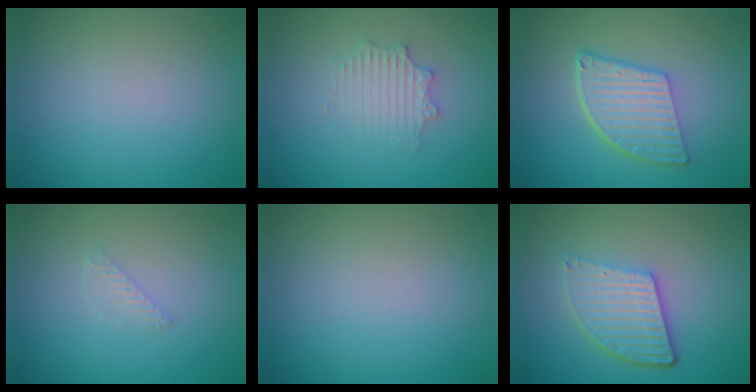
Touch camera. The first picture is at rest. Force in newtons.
{"total": 2.6, "press": 2.6, "slide": 0.4}
{"total": 5.7, "press": 4.2, "slide": 3.8}
{"total": 0.8, "press": 0.8, "slide": 0.0}
{"total": 0.0}
{"total": 5.3, "press": 3.8, "slide": 3.7}